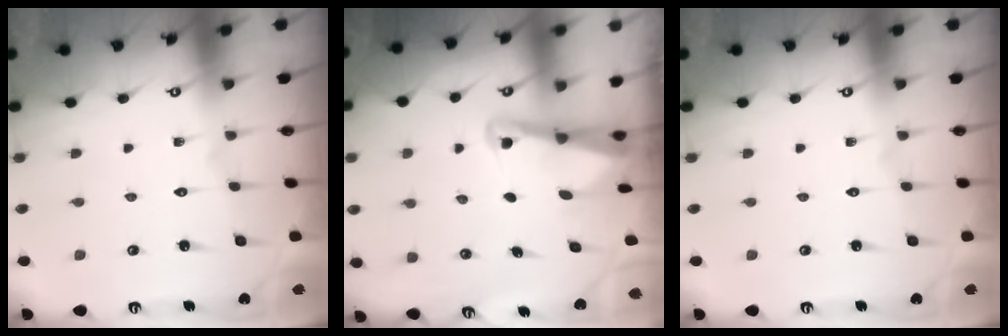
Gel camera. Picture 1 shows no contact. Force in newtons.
{"total": 2.7, "press": 2.6, "slide": 0.6}
{"total": 0.0}